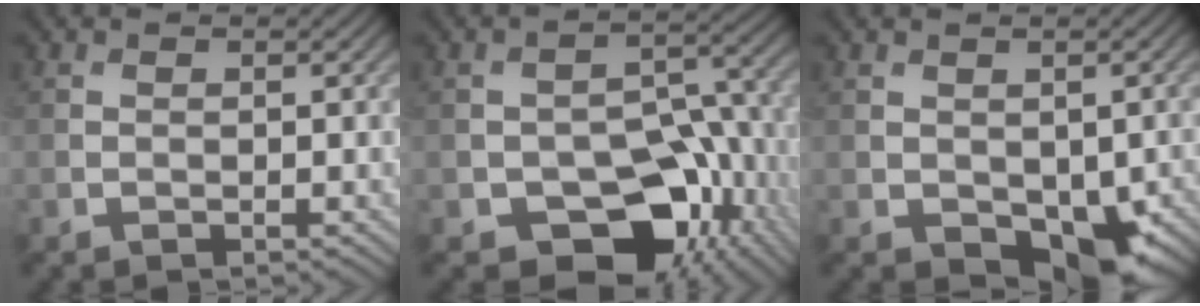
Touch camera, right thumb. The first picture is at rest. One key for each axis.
{"total": 13.1, "fx": -6.0, "fy": 8.1, "fz": 8.3, "tx": -0.111, "ty": -0.017, "tz": -0.100}
{"total": 8.4, "fx": -2.7, "fy": 5.3, "fz": 5.9, "tx": -0.092, "ty": -0.037, "tz": -0.021}